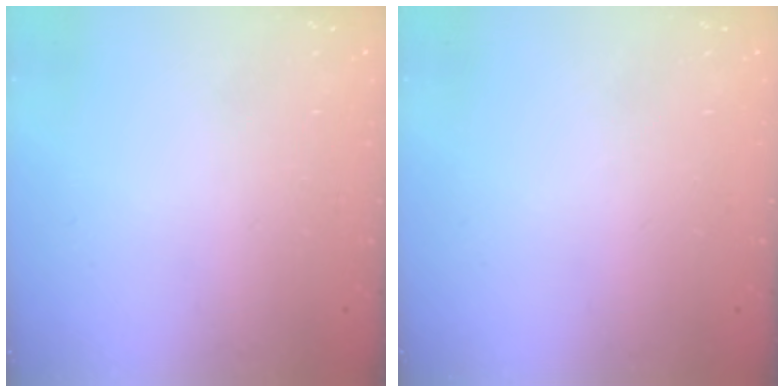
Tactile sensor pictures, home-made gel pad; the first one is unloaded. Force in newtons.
{"total": 0.0}